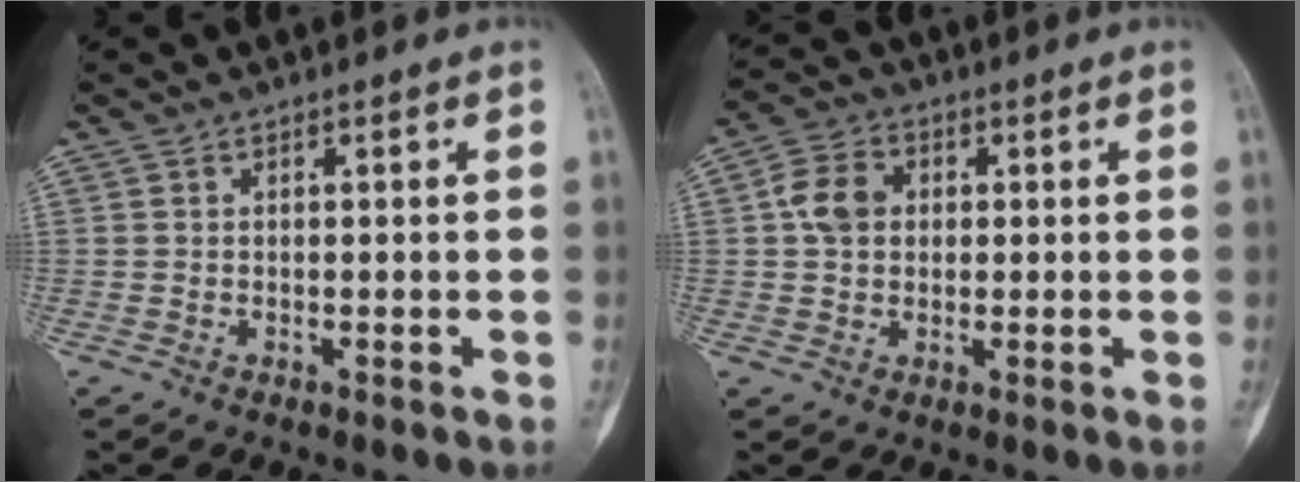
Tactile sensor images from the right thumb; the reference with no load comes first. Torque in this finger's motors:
{"motor_torque": [0.74, 0.92, 0.72, 0.09, 0.19]}